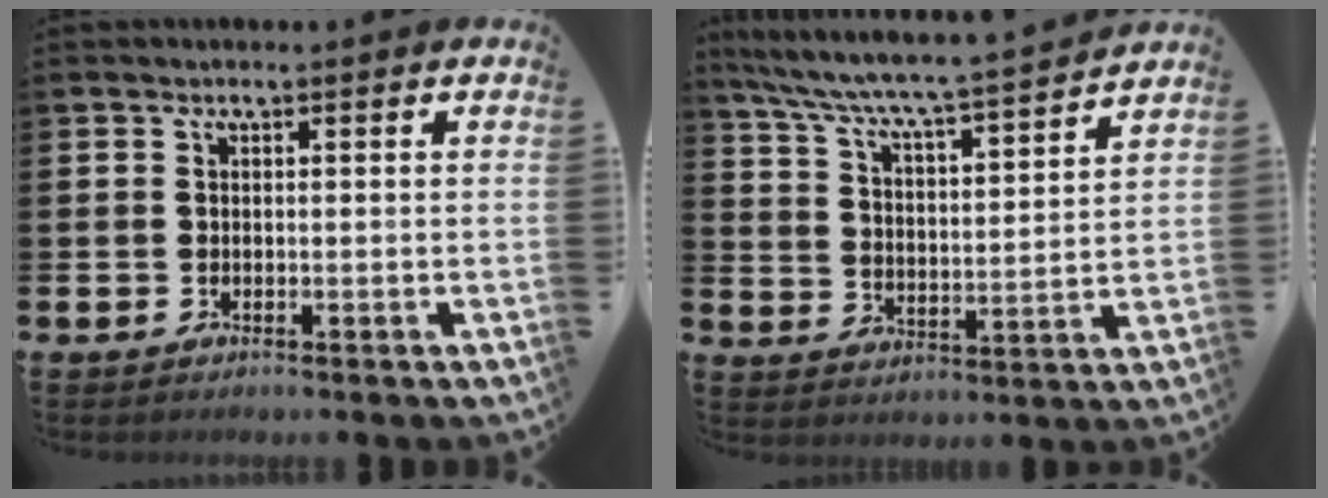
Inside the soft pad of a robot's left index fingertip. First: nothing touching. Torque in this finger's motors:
{"motor_torque": [0.57, -0.64, 0.41, 0.21]}